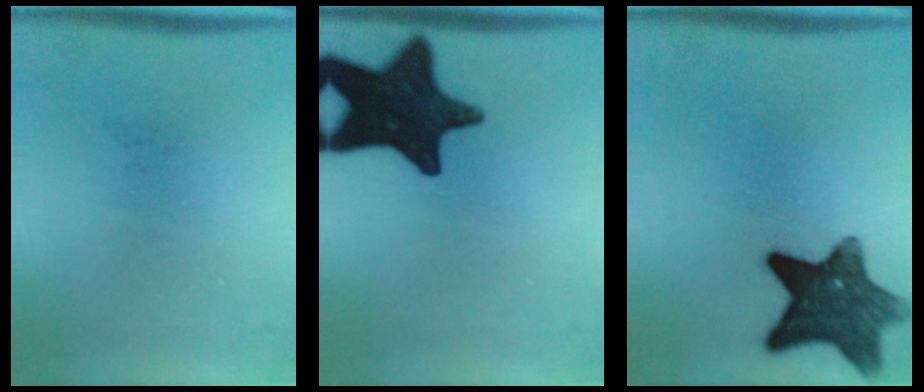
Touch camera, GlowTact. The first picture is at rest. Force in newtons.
{"total": 18.1}
{"total": 10.6}